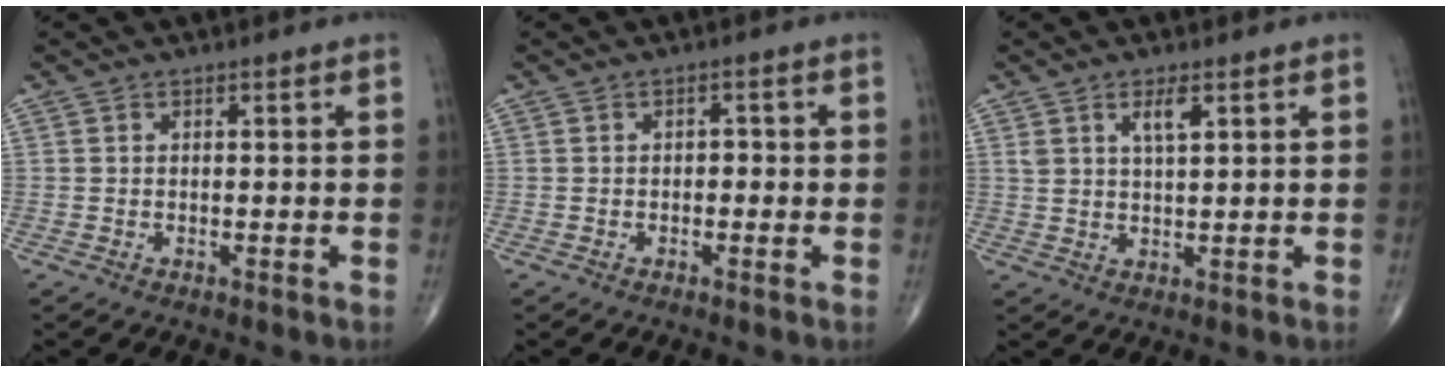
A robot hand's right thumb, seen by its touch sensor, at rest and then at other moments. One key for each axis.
{"total": 1.6, "fx": -0.2, "fy": 1.1, "fz": 1.2, "tx": -0.005, "ty": 0.005, "tz": -0.010}
{"total": 3.6, "fx": 1.8, "fy": 1.1, "fz": 2.9, "tx": -0.053, "ty": -0.010, "tz": 0.035}